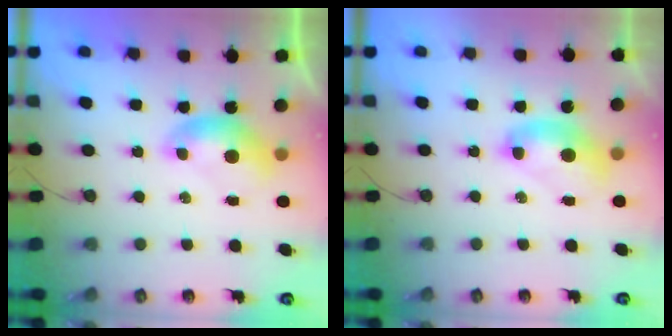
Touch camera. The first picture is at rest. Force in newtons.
{"total": 2.7, "press": 2.7, "slide": 0.1}